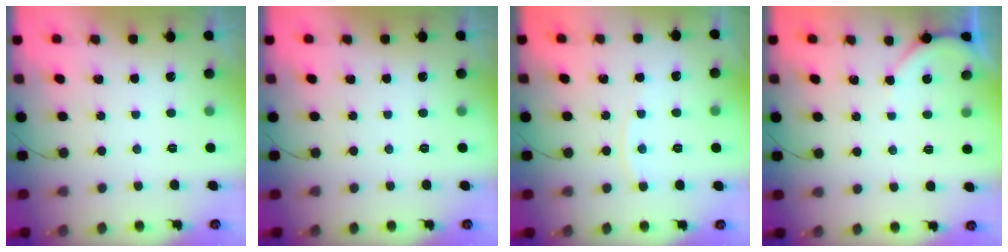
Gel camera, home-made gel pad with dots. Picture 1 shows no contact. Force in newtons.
{"total": 0.0}
{"total": 2.8, "press": 2.7, "slide": 0.4}
{"total": 2.2, "press": 2.2, "slide": 0.3}